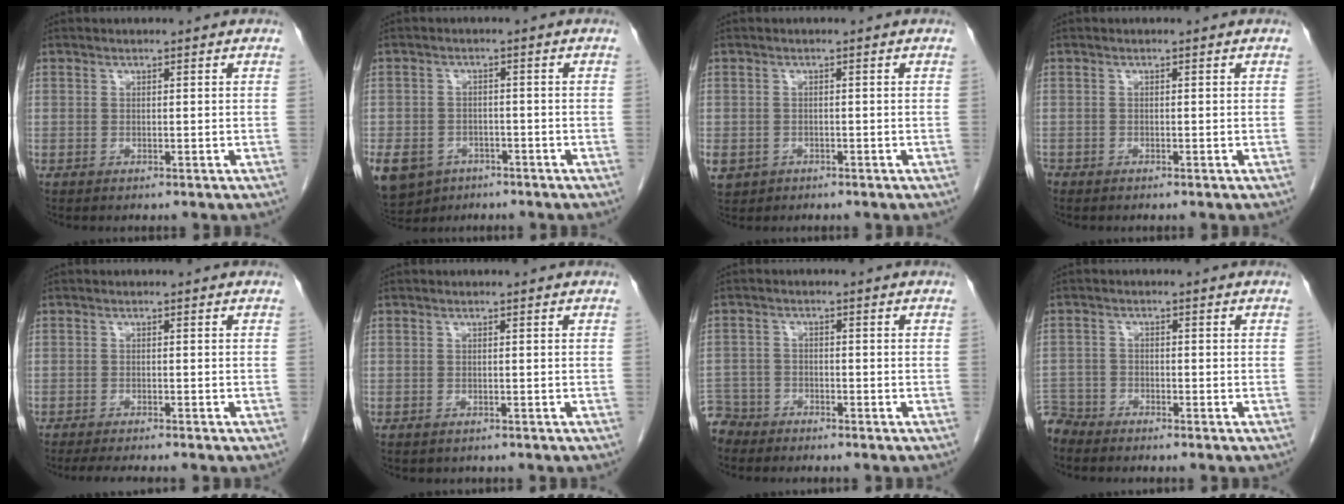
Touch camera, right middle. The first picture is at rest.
{"total": 14.2, "force": [-8.0, 10.5, 5.3], "torque": [-0.159, -0.011, -0.113]}
{"total": 5.5, "force": [-2.6, 4.6, 1.5], "torque": [-0.044, -0.002, -0.037]}
{"total": 1.1, "force": [-0.8, 0.6, 0.2], "torque": [-0.012, 0.000, -0.016]}
{"total": 6.2, "force": [-5.1, 0.8, 3.4], "torque": [-0.041, -0.010, -0.072]}
{"total": 0.9, "force": [-0.7, 0.5, 0.1], "torque": [-0.010, 0.001, -0.010]}
{"total": 5.1, "force": [-4.6, 2.0, -0.8], "torque": [0.017, -0.006, -0.093]}
{"total": 4.2, "force": [-4.0, 1.0, -0.6], "torque": [0.013, -0.009, -0.081]}